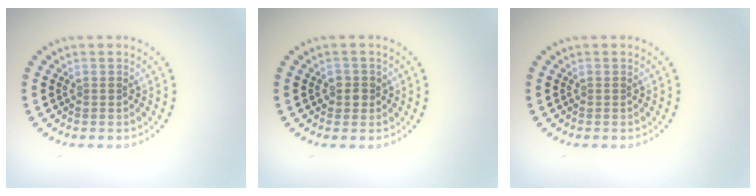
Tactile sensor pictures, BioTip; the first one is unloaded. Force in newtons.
{"total": 1.4, "press": 1.3, "slide": 0.5}
{"total": 0.0}